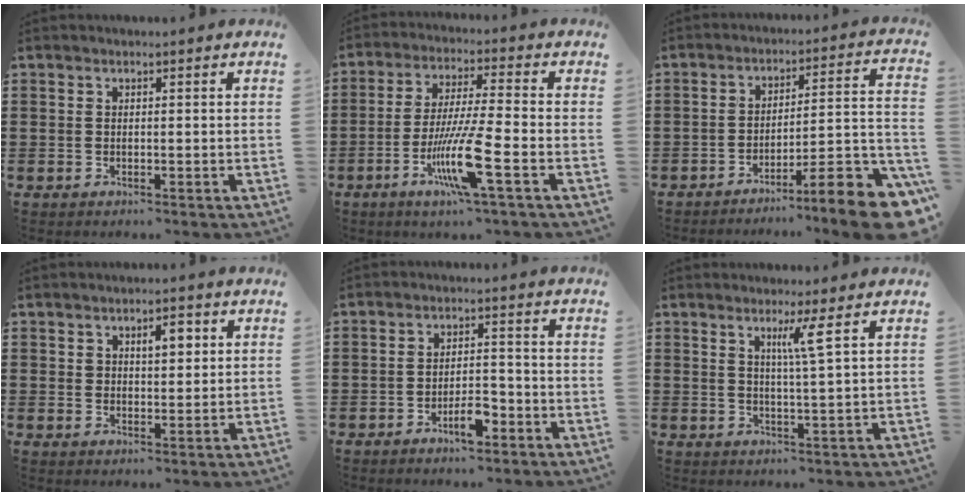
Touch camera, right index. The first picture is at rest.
{"total": 10.8, "force": [-4.5, 0.6, 9.8], "torque": [-0.200, -0.014, -0.089]}
{"total": 9.6, "force": [-7.1, 0.6, 6.4], "torque": [-0.075, 0.000, -0.140]}
{"total": 3.4, "force": [1.4, 1.9, 2.4], "torque": [-0.037, 0.004, 0.019]}
{"total": 4.8, "force": [-2.9, 1.7, 3.5], "torque": [-0.063, 0.007, -0.054]}
{"total": 3.9, "force": [1.9, -0.8, 3.3], "torque": [-0.061, -0.012, 0.026]}